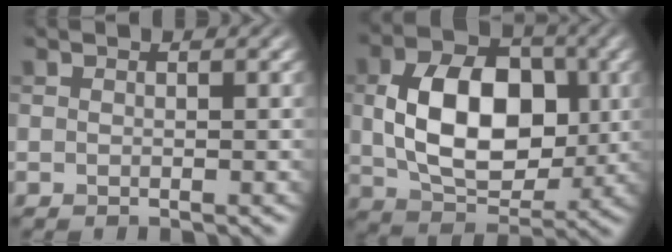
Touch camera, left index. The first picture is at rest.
{"total": 10.0, "force": [0.6, 6.7, 7.4], "torque": [-0.140, -0.001, 0.013]}